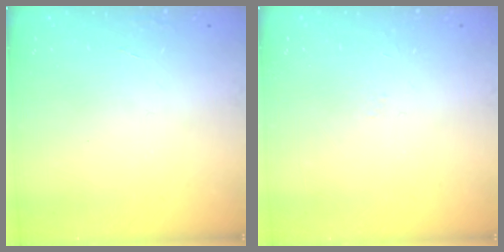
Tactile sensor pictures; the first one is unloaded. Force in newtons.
{"total": 2.6, "press": 2.5, "slide": 0.5}